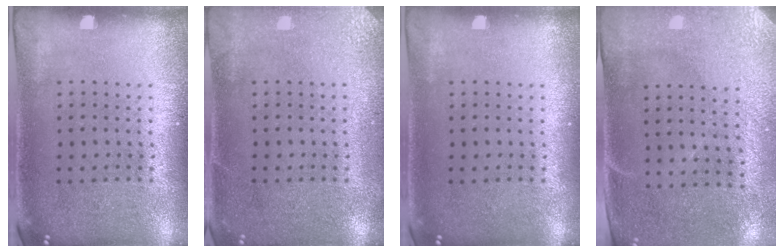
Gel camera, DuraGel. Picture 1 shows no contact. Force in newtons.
{"total": 2.7, "press": 2.6, "slide": 0.2}
{"total": 0.0}
{"total": 2.9, "press": 2.5, "slide": 1.6}